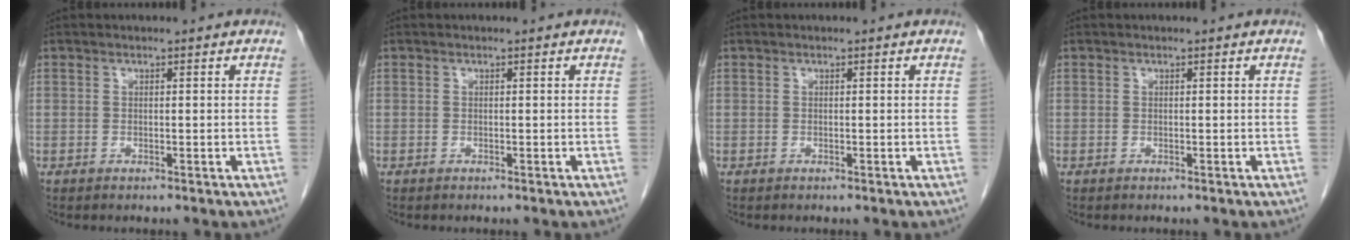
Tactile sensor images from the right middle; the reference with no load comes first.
{"total": 0.0}
{"total": 0.0}
{"total": 0.0}